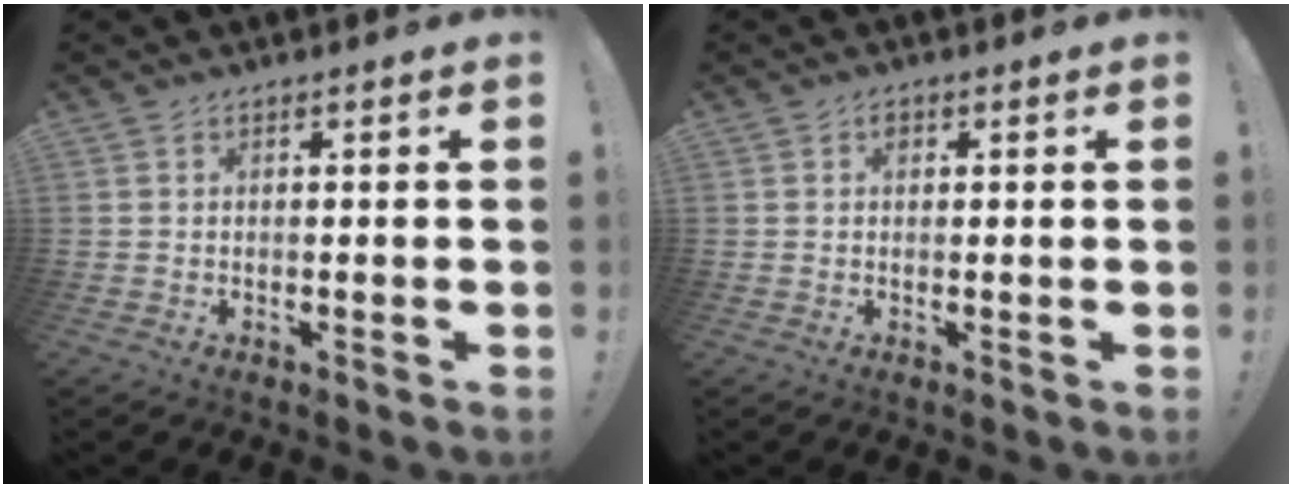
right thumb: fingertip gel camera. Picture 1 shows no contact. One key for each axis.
{"total": 1.2, "fx": 0.3, "fy": 1.0, "fz": 0.5, "tx": -0.009, "ty": 0.004, "tz": 0.004}